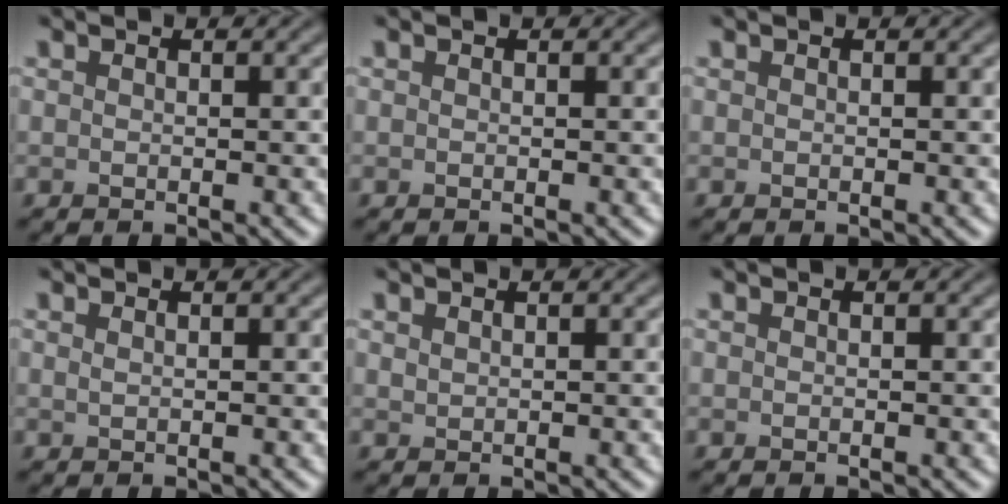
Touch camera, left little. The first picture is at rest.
{"total": 0.0}
{"total": 0.0}
{"total": 0.6, "force": [0.4, 0.2, 0.4], "torque": [-0.006, 0.001, 0.005]}
{"total": 0.6, "force": [0.5, 0.2, 0.2], "torque": [-0.006, 0.000, 0.013]}
{"total": 0.0}